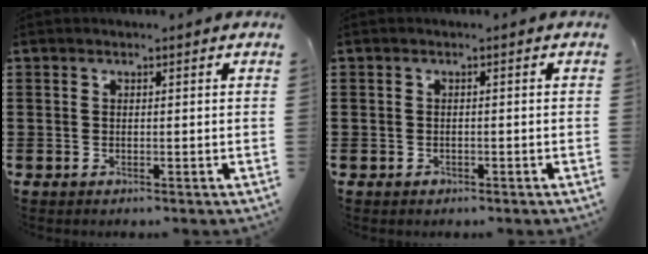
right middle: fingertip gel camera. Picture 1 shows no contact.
{"total": 0.7, "force": [-0.4, 0.5, 0.1], "torque": [-0.002, 0.003, -0.010]}